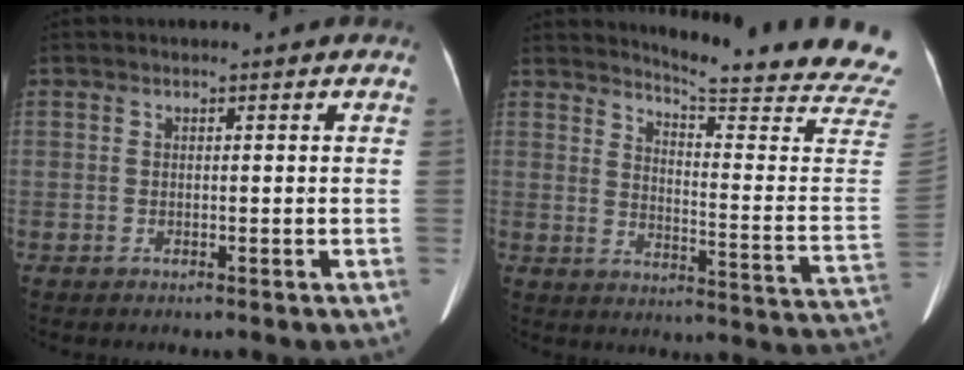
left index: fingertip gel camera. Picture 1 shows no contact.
{"total": 22.8, "force": [21.3, -0.6, 8.0], "torque": [-0.115, -0.147, 0.243]}